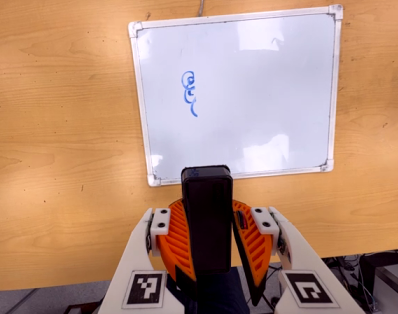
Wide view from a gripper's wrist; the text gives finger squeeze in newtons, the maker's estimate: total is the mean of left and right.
{"total": 9.8, "left": 9.4, "right": 10.1}